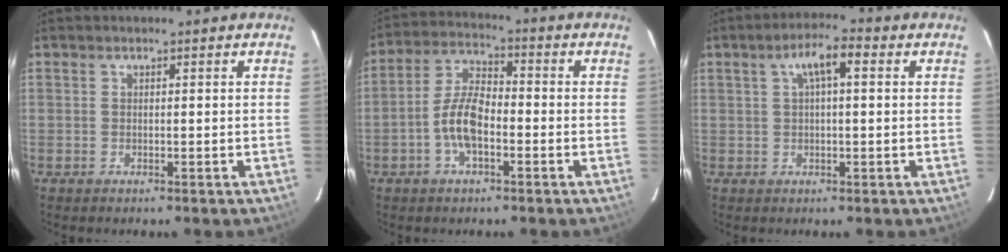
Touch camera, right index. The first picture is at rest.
{"total": 8.2, "force": [-2.7, 3.7, 6.8], "torque": [-0.143, 0.013, -0.052]}
{"total": 5.6, "force": [1.7, 1.7, 5.0], "torque": [-0.093, 0.018, 0.031]}